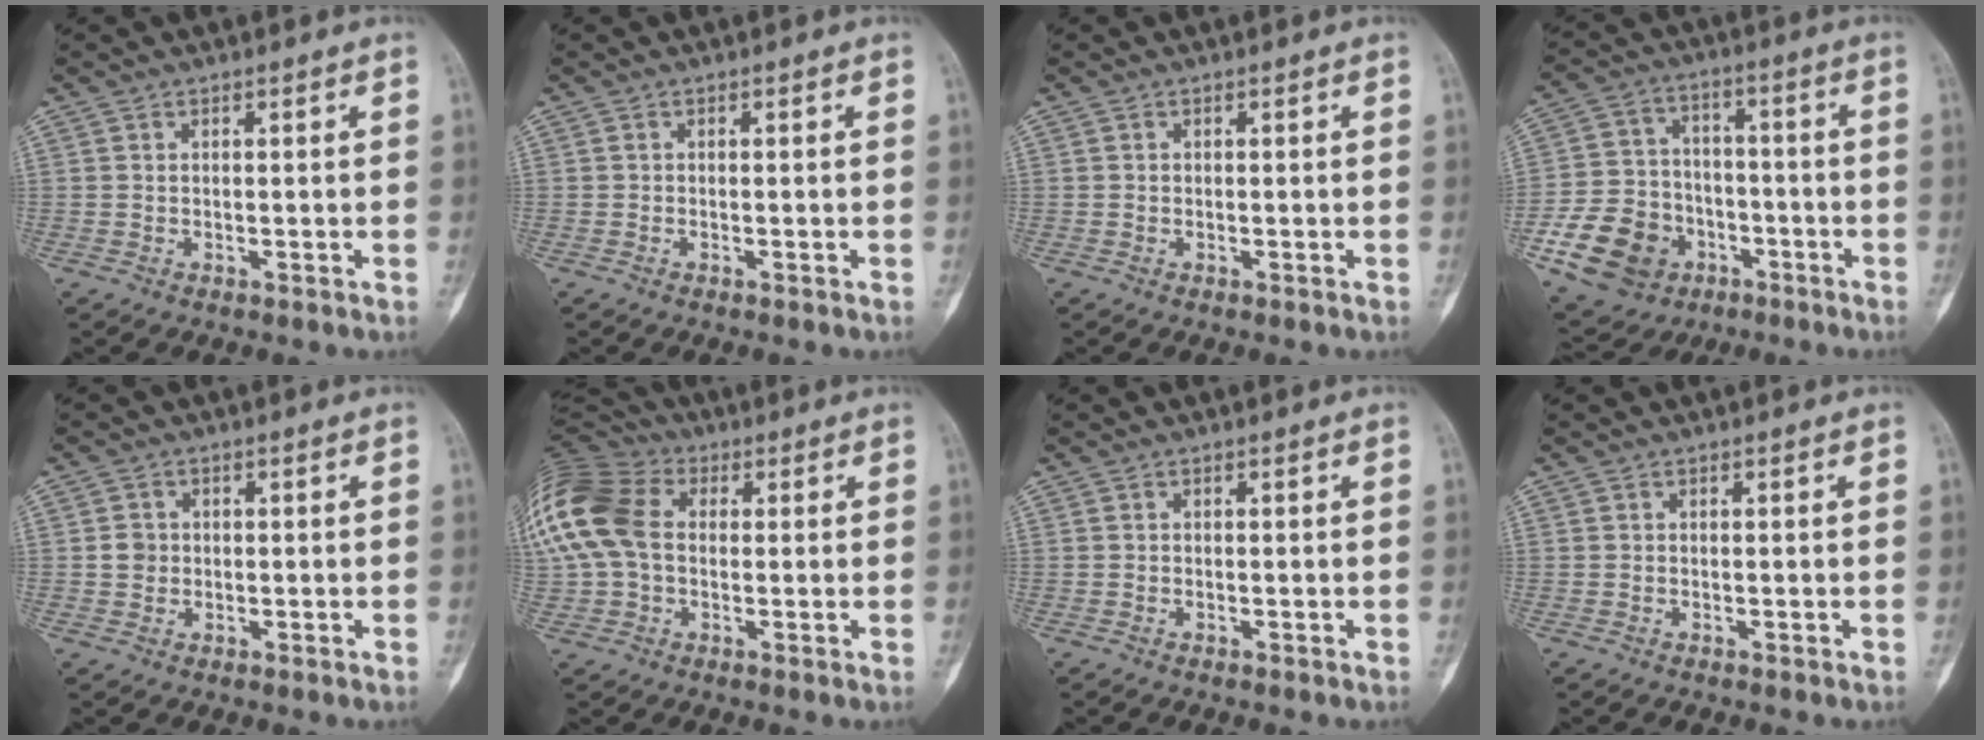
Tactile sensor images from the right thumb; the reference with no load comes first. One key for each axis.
{"total": 0.0}
{"total": 0.0}
{"total": 16.1, "fx": -6.6, "fy": 12.8, "fz": 7.1, "tx": -0.120, "ty": 0.043, "tz": -0.106}
{"total": 2.4, "fx": 0.0, "fy": 2.2, "fz": 0.9, "tx": -0.004, "ty": 0.005, "tz": 0.000}
{"total": 20.7, "fx": 3.3, "fy": 14.9, "fz": 14.0, "tx": -0.341, "ty": 0.045, "tz": 0.061}
{"total": 0.0}
{"total": 0.0}